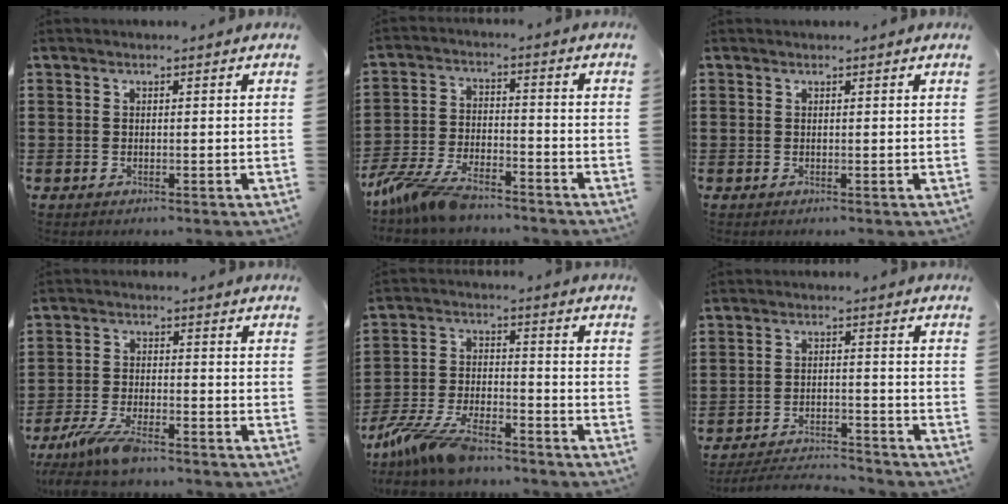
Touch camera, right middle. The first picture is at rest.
{"total": 8.2, "force": [-7.1, 1.9, 3.7], "torque": [-0.092, 0.005, -0.140]}
{"total": 0.0}
{"total": 6.2, "force": [-5.0, 1.2, 3.5], "torque": [-0.091, -0.014, -0.098]}
{"total": 9.5, "force": [-8.0, 2.0, 4.7], "torque": [-0.109, 0.006, -0.157]}
{"total": 3.9, "force": [-3.8, 0.3, 0.6], "torque": [-0.020, 0.003, -0.083]}